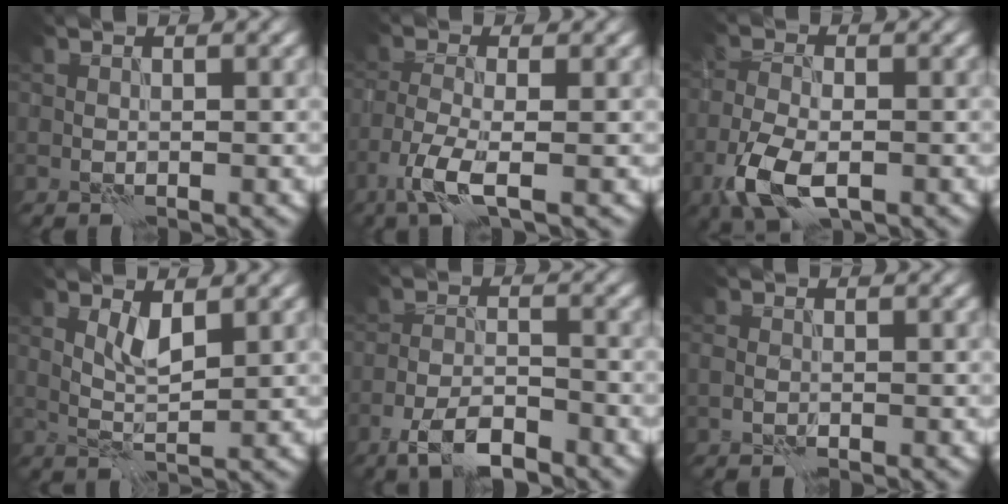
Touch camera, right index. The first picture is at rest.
{"total": 3.7, "force": [-2.0, 0.6, 3.1], "torque": [-0.069, -0.005, -0.047]}
{"total": 5.9, "force": [-2.7, 2.9, 4.3], "torque": [-0.101, -0.013, -0.054]}
{"total": 2.0, "force": [1.4, 0.0, 1.4], "torque": [-0.032, -0.004, 0.030]}
{"total": 4.7, "force": [-3.5, 1.2, 2.9], "torque": [-0.052, 0.000, -0.067]}
{"total": 0.6, "force": [-0.4, 0.3, 0.3], "torque": [-0.009, 0.001, -0.009]}